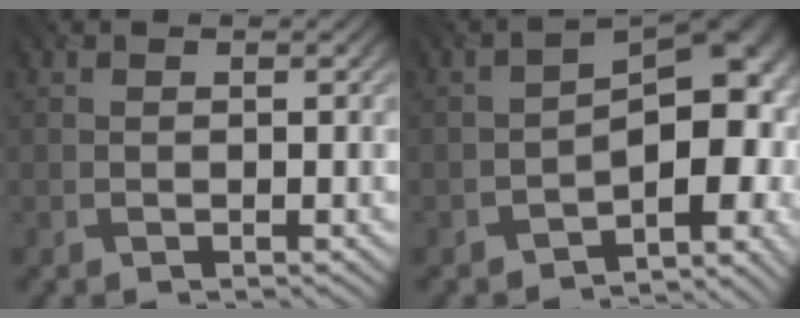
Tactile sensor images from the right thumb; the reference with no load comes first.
{"total": 11.6, "force": [-3.7, 5.9, 9.3], "torque": [-0.105, -0.008, -0.052]}